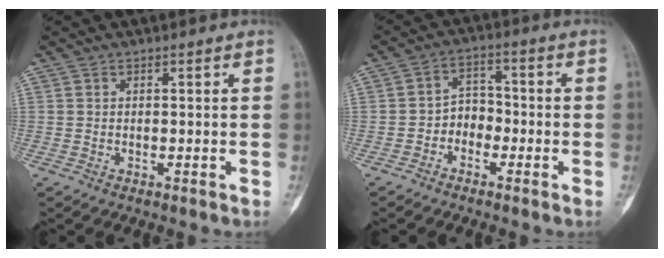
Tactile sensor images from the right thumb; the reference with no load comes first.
{"total": 4.6, "force": [-2.0, 3.6, 1.9], "torque": [-0.002, 0.026, -0.047]}